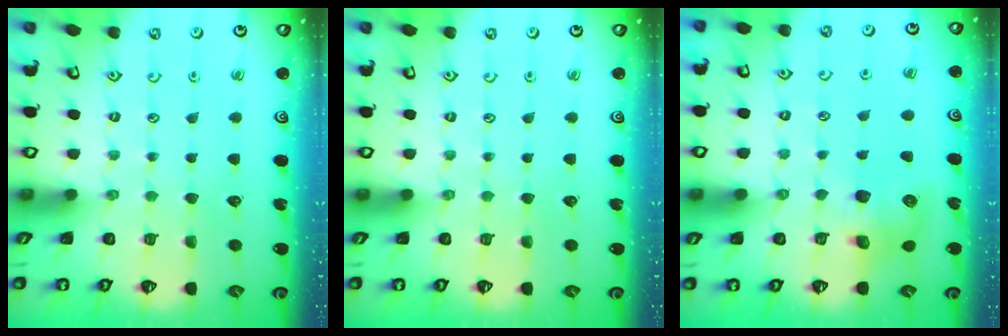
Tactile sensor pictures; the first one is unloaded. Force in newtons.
{"total": 0.0}
{"total": 9.3, "press": 9.2, "slide": 0.9}